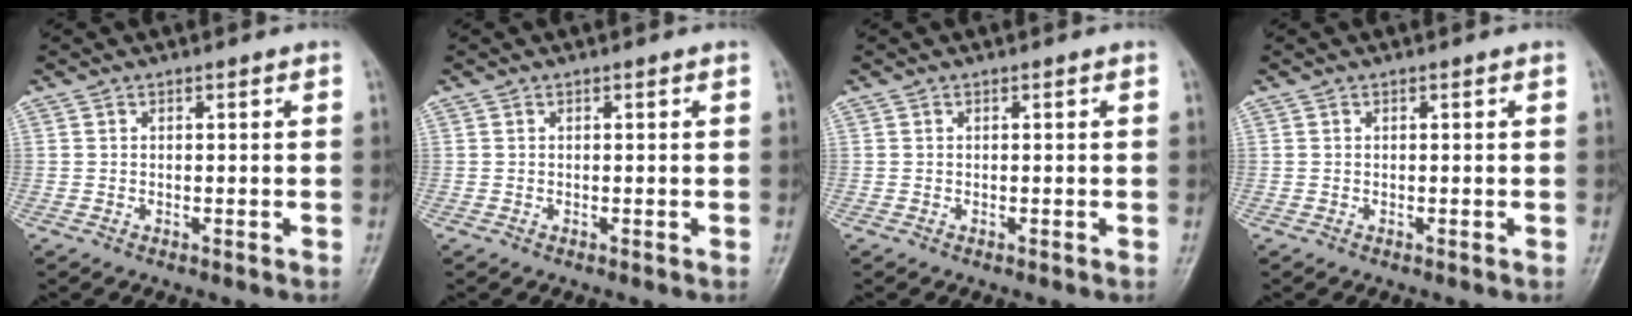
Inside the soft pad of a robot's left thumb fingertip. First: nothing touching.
{"total": 0.0}
{"total": 0.0}
{"total": 0.0}